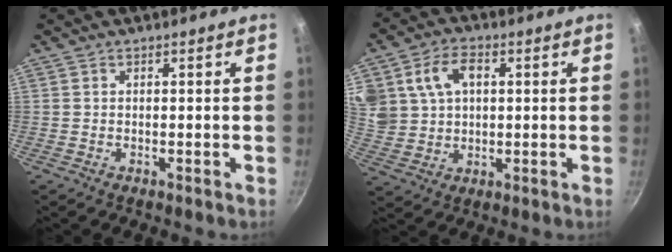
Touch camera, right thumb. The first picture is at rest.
{"total": 13.6, "force": [4.0, 10.3, 8.0], "torque": [-0.154, 0.007, 0.081]}